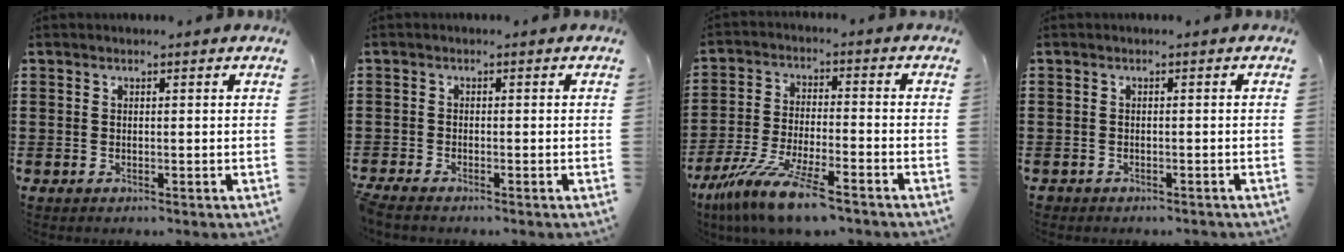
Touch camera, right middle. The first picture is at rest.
{"total": 1.4, "force": [-1.3, 0.1, 0.5], "torque": [-0.018, -0.004, -0.028]}
{"total": 11.0, "force": [-8.7, 0.9, 6.8], "torque": [-0.143, -0.004, -0.169]}
{"total": 0.9, "force": [-0.8, 0.3, 0.0], "torque": [-0.003, 0.000, -0.018]}